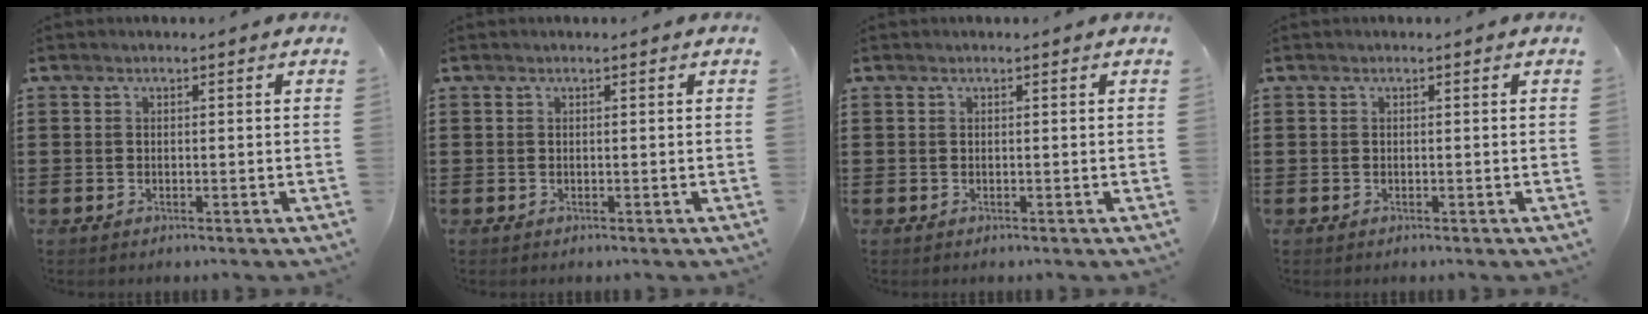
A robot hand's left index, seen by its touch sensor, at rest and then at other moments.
{"total": 0.0}
{"total": 0.0}
{"total": 0.0}